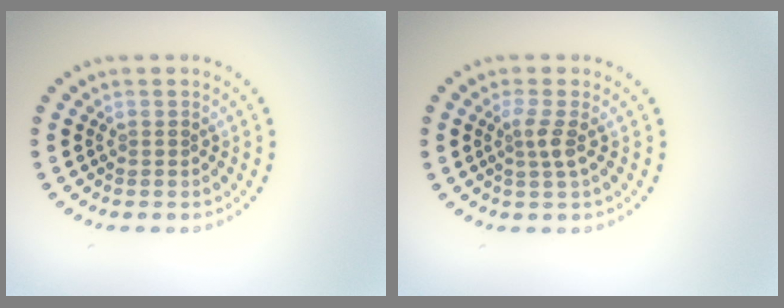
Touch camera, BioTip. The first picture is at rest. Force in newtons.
{"total": 1.8, "press": 1.3, "slide": 1.3}